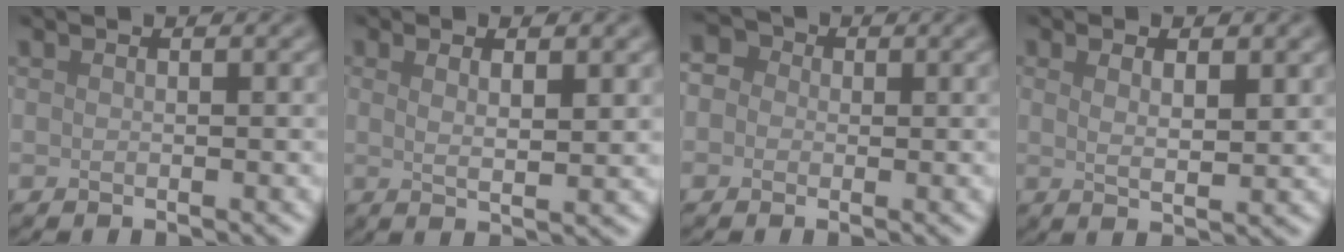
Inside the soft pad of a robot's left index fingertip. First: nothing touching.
{"total": 3.9, "force": [1.4, 1.0, 3.5], "torque": [-0.046, -0.001, 0.015]}
{"total": 2.6, "force": [0.5, 2.4, 1.1], "torque": [-0.003, 0.011, -0.014]}
{"total": 3.3, "force": [1.4, 0.9, 2.8], "torque": [-0.041, -0.001, 0.019]}